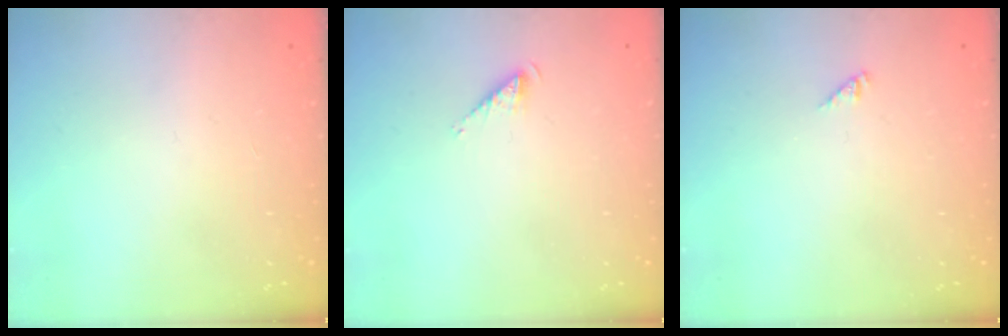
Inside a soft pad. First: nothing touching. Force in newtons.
{"total": 2.6, "press": 2.6, "slide": 0.4}
{"total": 0.0}